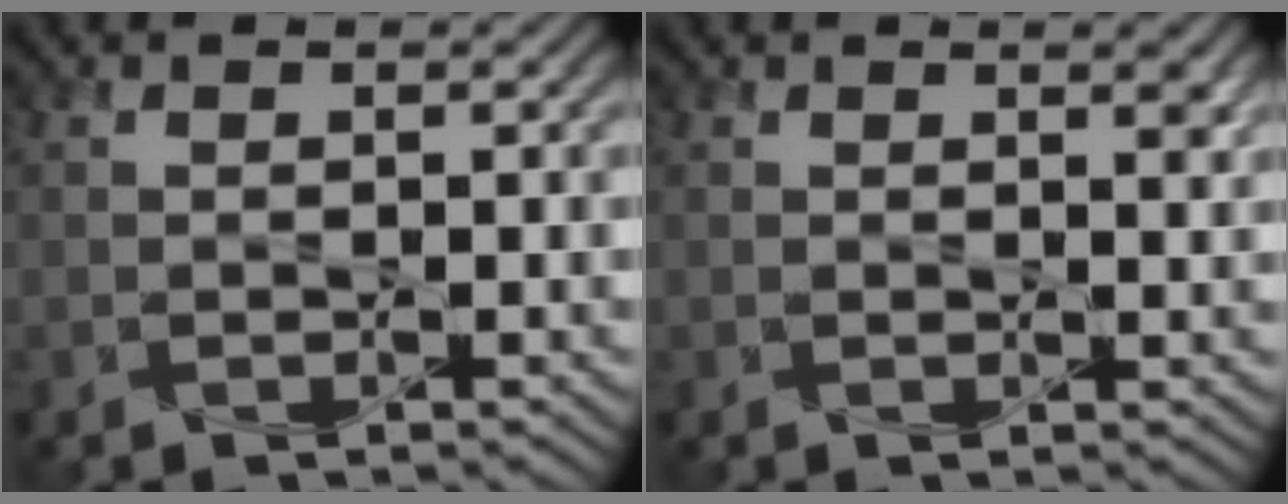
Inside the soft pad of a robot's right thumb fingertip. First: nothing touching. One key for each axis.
{"total": 1.3, "fx": 0.9, "fy": 0.2, "fz": 1.0, "tx": -0.014, "ty": -0.004, "tz": 0.016}